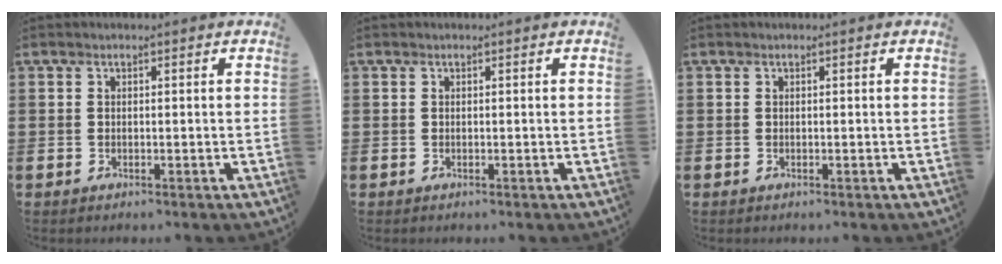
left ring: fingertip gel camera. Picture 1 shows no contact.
{"total": 0.0}
{"total": 0.0}